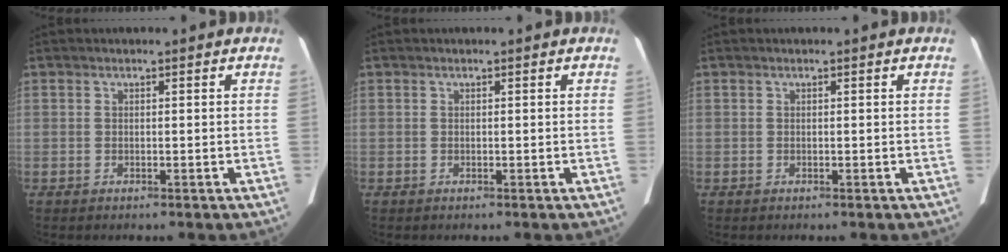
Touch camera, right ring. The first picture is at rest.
{"total": 0.0}
{"total": 0.0}